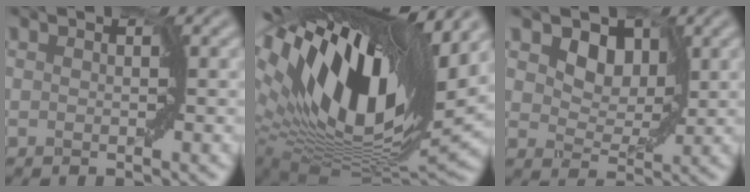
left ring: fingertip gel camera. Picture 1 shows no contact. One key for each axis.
{"total": 18.1, "fx": 7.9, "fy": 7.2, "fz": 14.6, "tx": -0.274, "ty": 0.026, "tz": 0.129}
{"total": 6.8, "fx": 3.6, "fy": 4.4, "fz": 3.7, "tx": -0.064, "ty": 0.007, "tz": 0.044}